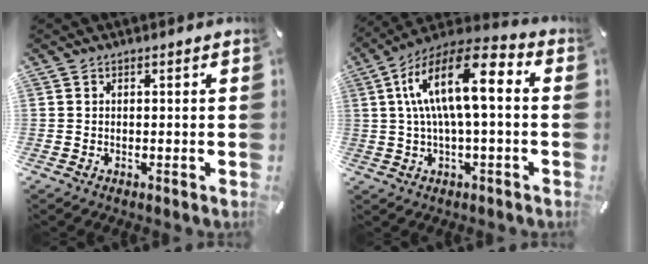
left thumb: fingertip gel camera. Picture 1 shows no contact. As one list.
[{"total": 16.1, "force": [3.0, 6.3, 14.5], "torque": [-0.272, -0.007, 0.046]}]